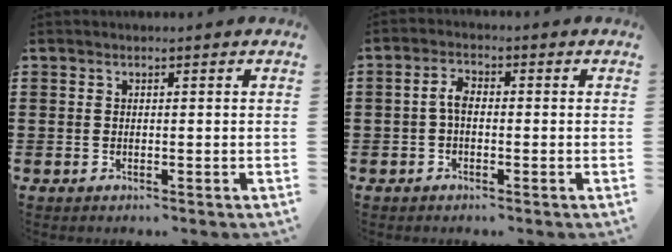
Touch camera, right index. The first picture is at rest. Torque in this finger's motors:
{"motor_torque": [0.54, -0.13, 0.29, 0.07]}